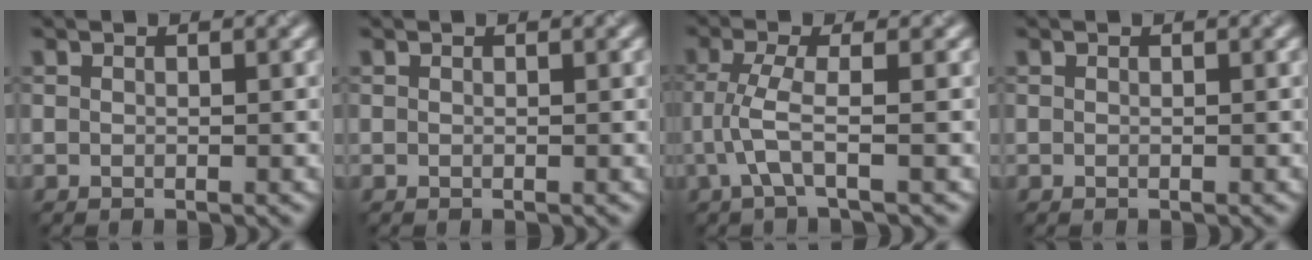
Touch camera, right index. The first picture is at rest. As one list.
[{"total": 0.0}, {"total": 2.8, "force": [-1.2, 0.2, 2.5], "torque": [-0.058, 0.007, -0.021]}, {"total": 0.0}]